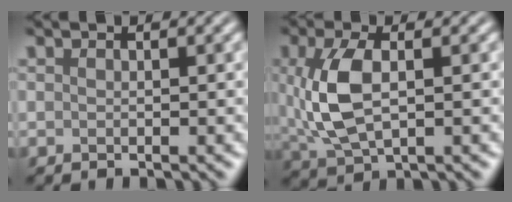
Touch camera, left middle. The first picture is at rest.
{"total": 6.0, "force": [0.5, 3.1, 5.1], "torque": [-0.126, -0.001, 0.015]}